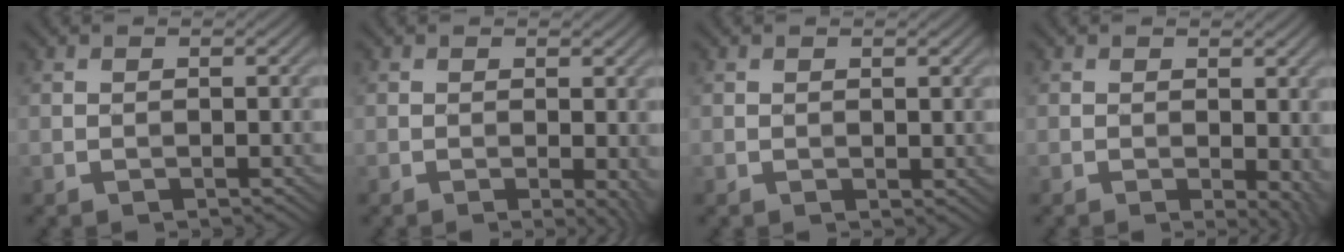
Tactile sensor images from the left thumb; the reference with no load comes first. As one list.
[{"total": 2.4, "force": [-0.3, 0.6, 2.3], "torque": [-0.032, -0.004, -0.006]}, {"total": 0.7, "force": [0.4, 0.4, 0.4], "torque": [-0.002, 0.000, 0.007]}, {"total": 3.6, "force": [-0.2, 1.7, 3.2], "torque": [-0.036, -0.003, 0.000]}]